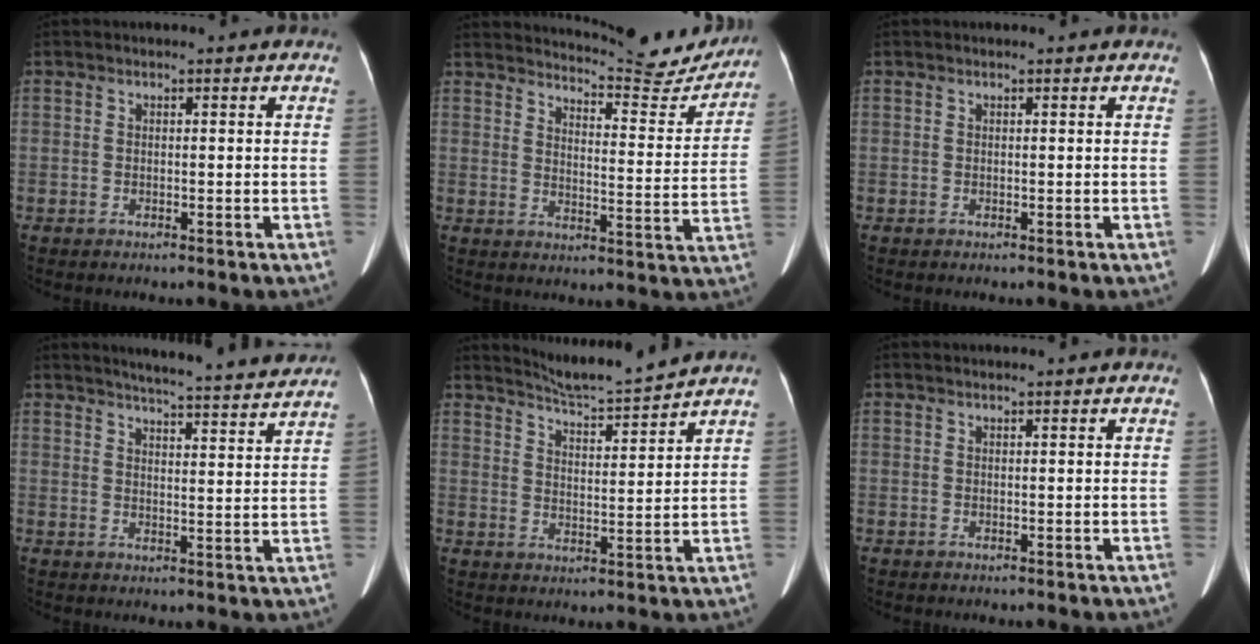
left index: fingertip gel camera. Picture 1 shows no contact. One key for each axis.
{"total": 14.6, "fx": 14.3, "fy": 1.4, "fz": 2.6, "tx": -0.033, "ty": -0.053, "tz": 0.171}
{"total": 0.0}
{"total": 15.8, "fx": 14.7, "fy": -0.2, "fz": 5.9, "tx": -0.092, "ty": -0.025, "tz": 0.180}
{"total": 8.2, "fx": 7.9, "fy": -1.3, "fz": 1.5, "tx": -0.040, "ty": -0.012, "tz": 0.133}
{"total": 0.9, "fx": 0.8, "fy": -0.1, "fz": 0.4, "tx": -0.008, "ty": 0.014, "tz": 0.019}